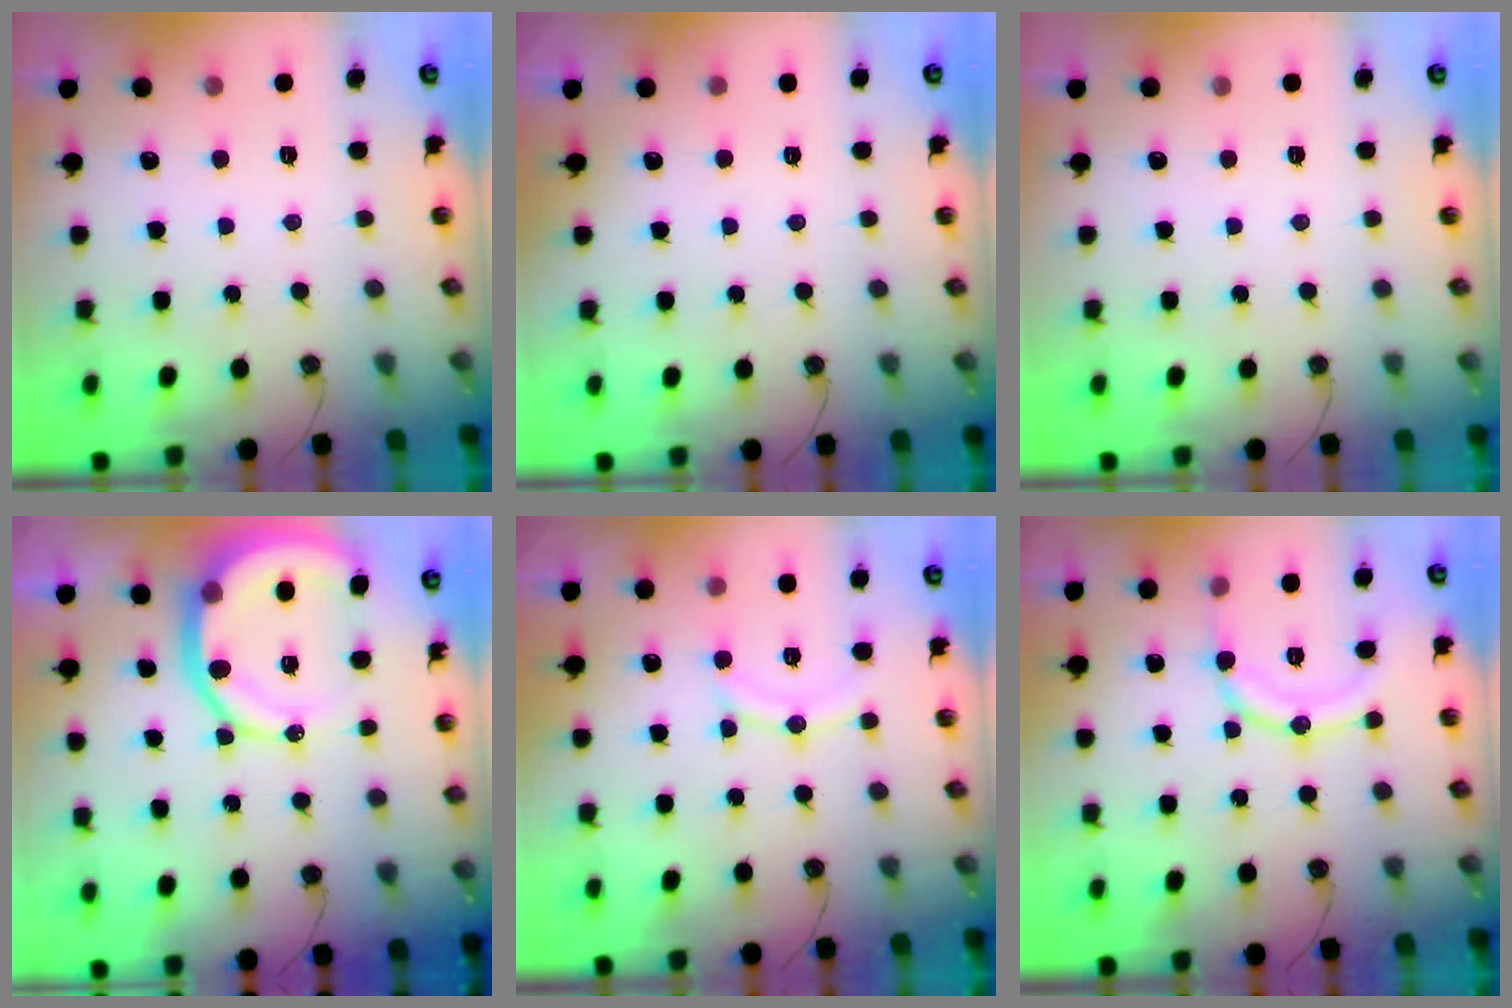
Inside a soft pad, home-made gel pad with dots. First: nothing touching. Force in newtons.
{"total": 1.7, "press": 0.3, "slide": 1.7}
{"total": 0.0}
{"total": 13.7, "press": 13.6, "slide": 1.8}
{"total": 10.7, "press": 10.7, "slide": 1.0}
{"total": 11.9, "press": 11.9, "slide": 0.6}